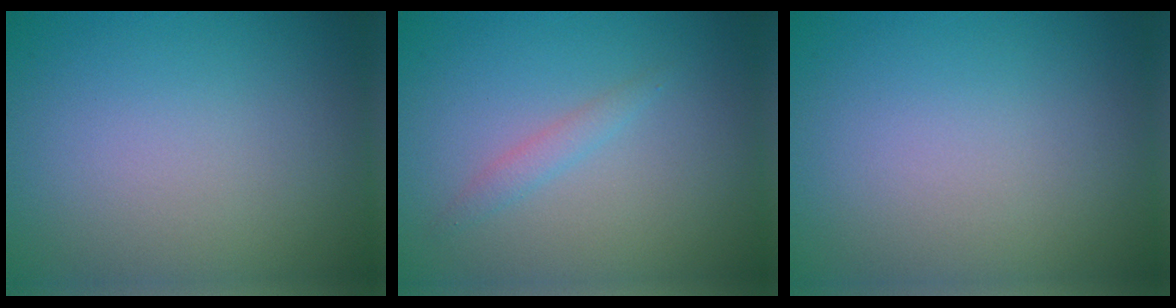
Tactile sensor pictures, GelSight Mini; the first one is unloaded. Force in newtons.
{"total": 1.2, "press": 1.2, "slide": 0.1}
{"total": 0.0}